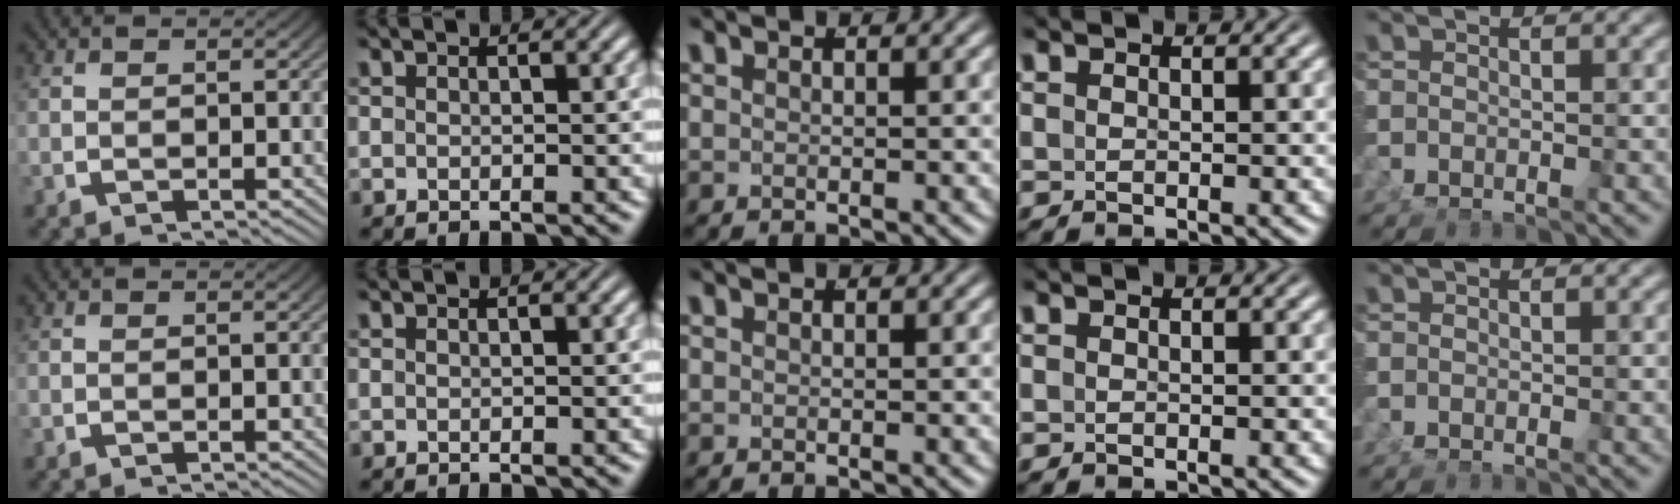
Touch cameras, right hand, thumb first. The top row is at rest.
{}